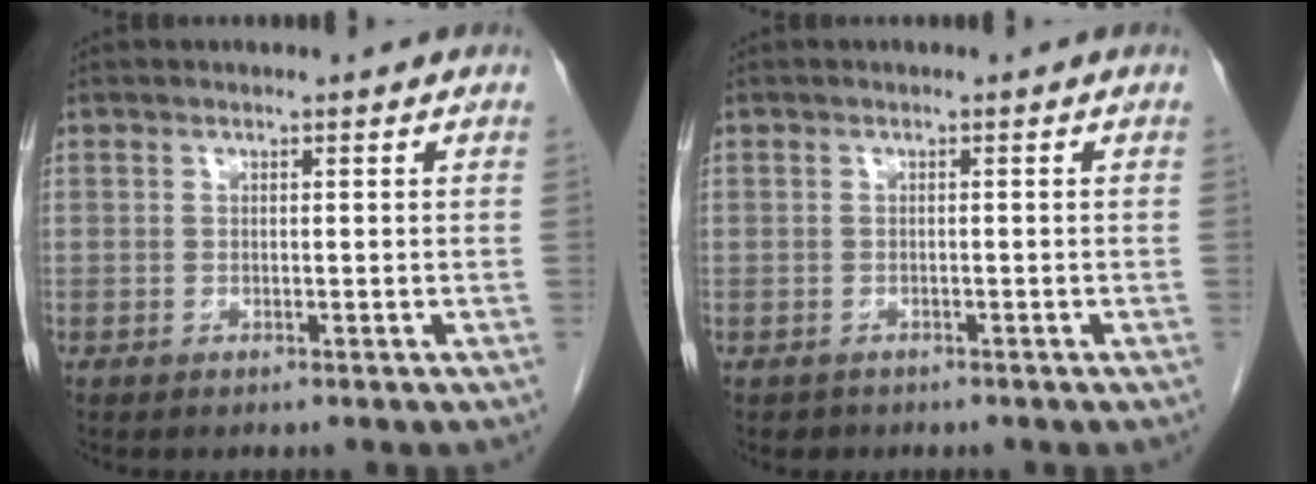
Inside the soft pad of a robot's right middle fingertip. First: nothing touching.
{"total": 1.2, "force": [-0.9, 0.8, 0.0], "torque": [-0.011, 0.001, -0.012]}